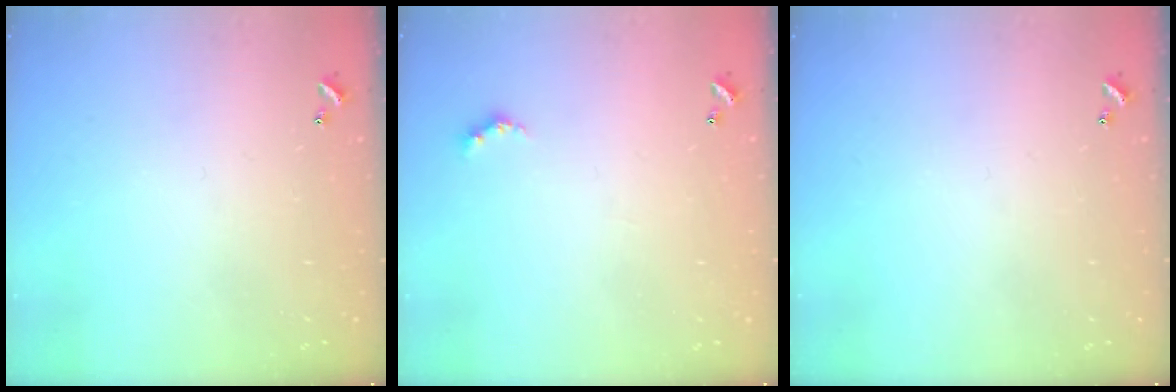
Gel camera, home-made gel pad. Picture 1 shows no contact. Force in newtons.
{"total": 3.4, "press": 3.3, "slide": 0.6}
{"total": 0.0}